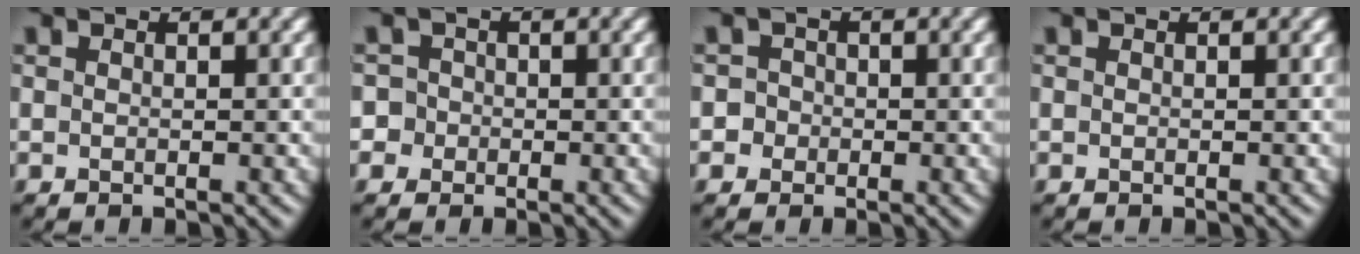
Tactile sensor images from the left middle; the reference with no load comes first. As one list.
[{"total": 2.9, "force": [-0.4, 2.8, 0.6], "torque": [0.013, 0.020, -0.028]}, {"total": 2.0, "force": [-0.2, 2.0, 0.4], "torque": [0.016, 0.013, -0.015]}, {"total": 0.0}]